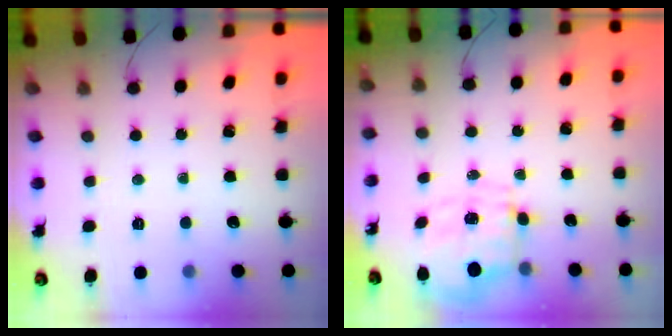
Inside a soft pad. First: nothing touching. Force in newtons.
{"total": 3.3, "press": 3.1, "slide": 1.1}